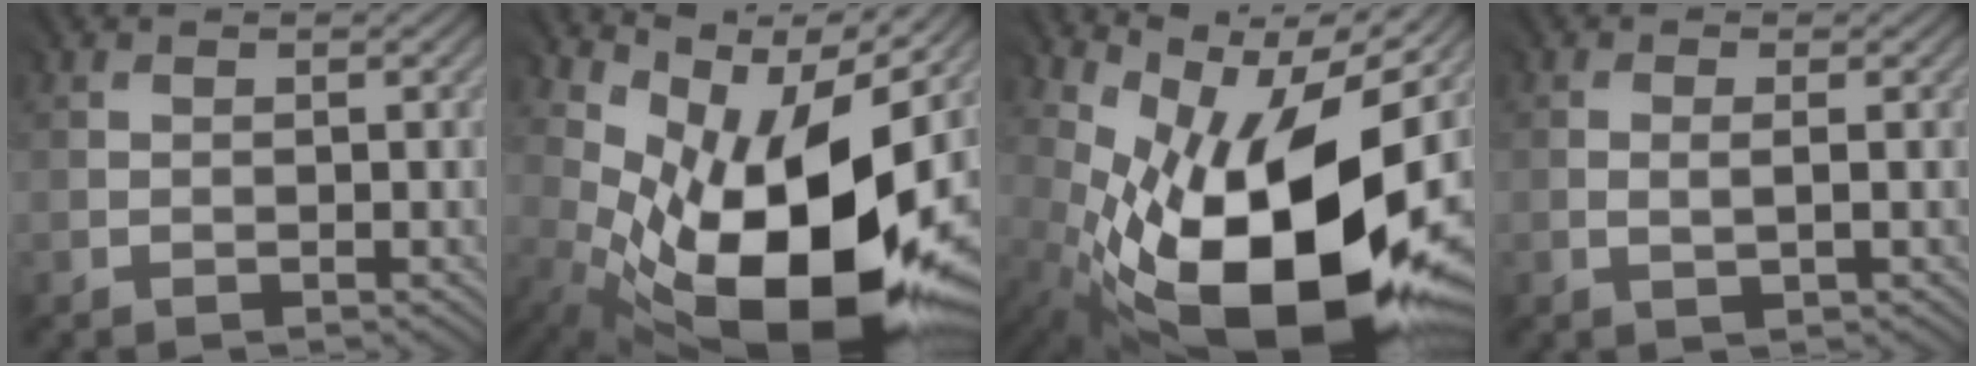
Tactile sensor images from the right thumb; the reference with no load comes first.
{"total": 16.8, "force": [-0.7, 7.7, 14.9], "torque": [-0.239, -0.028, 0.008]}
{"total": 18.1, "force": [-2.0, 8.5, 15.9], "torque": [-0.260, -0.018, -0.028]}
{"total": 0.6, "force": [-0.2, -0.2, 0.6], "torque": [-0.015, -0.002, -0.001]}